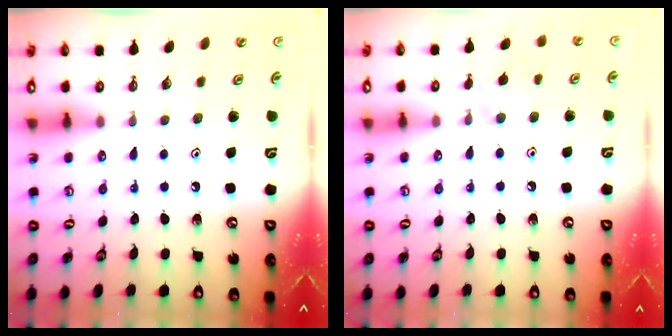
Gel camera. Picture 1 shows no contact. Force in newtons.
{"total": 6.6, "press": 6.5, "slide": 0.8}